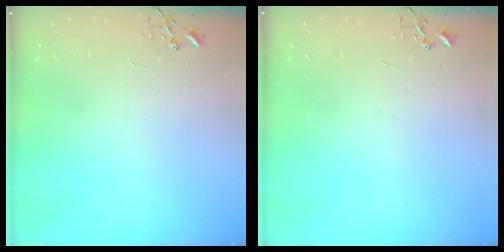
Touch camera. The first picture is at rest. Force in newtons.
{"total": 0.0}